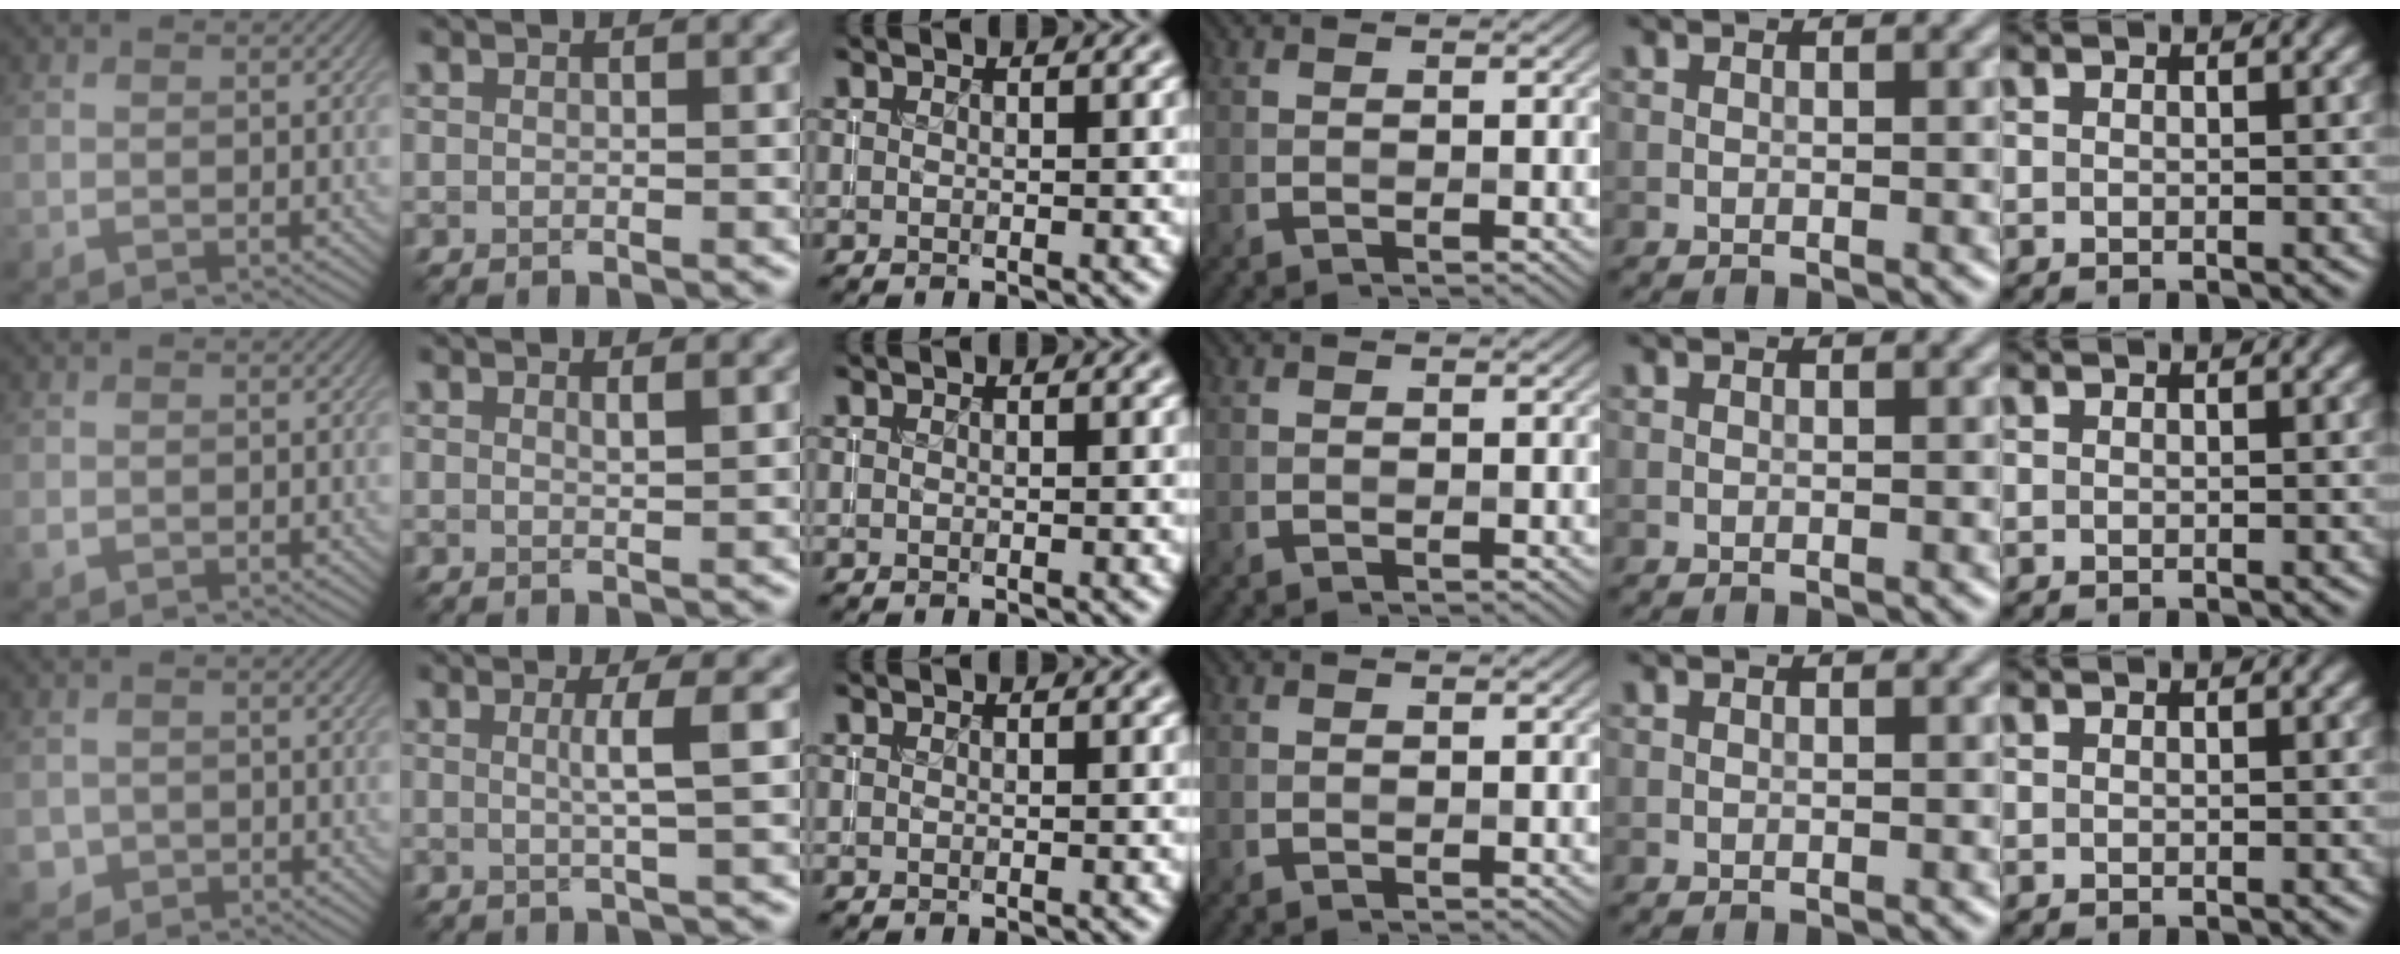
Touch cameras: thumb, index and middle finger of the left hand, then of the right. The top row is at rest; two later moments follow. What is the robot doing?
{"motion": "insert", "object": "coin"}